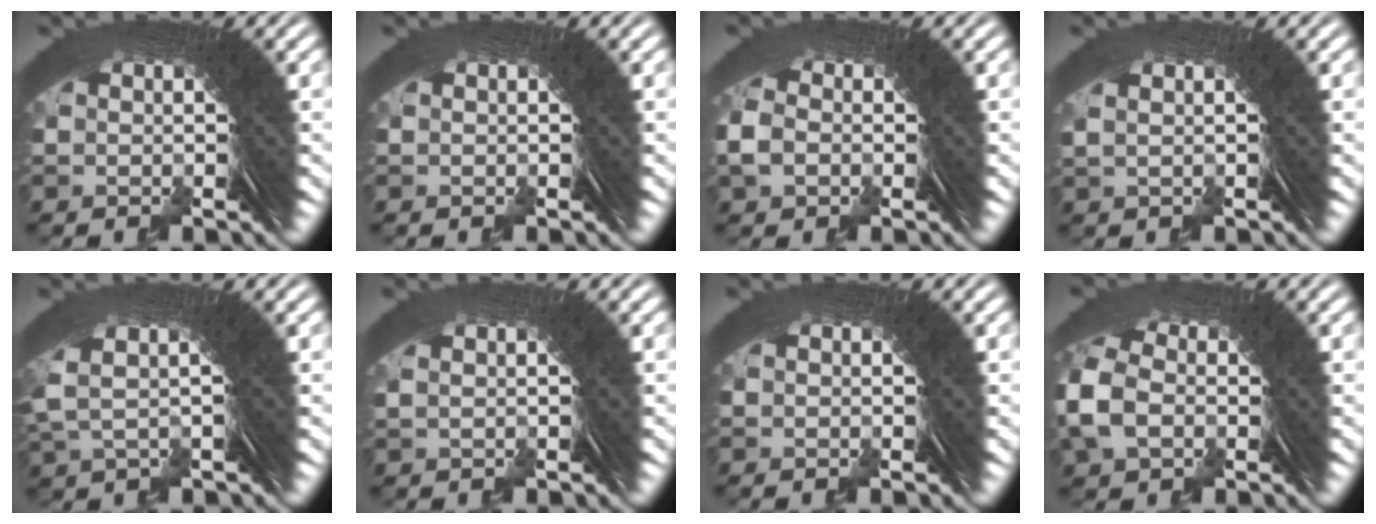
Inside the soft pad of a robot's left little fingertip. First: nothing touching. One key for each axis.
{"total": 0.0}
{"total": 1.6, "fx": -0.5, "fy": 1.5, "fz": 0.3, "tx": -0.001, "ty": 0.014, "tz": -0.018}
{"total": 1.1, "fx": 0.5, "fy": -0.4, "fz": 0.8, "tx": -0.009, "ty": 0.005, "tz": 0.014}
{"total": 5.4, "fx": 2.4, "fy": 2.4, "fz": 4.2, "tx": -0.080, "ty": 0.013, "tz": 0.031}
{"total": 0.9, "fx": 0.4, "fy": -0.6, "fz": 0.5, "tx": 0.000, "ty": 0.007, "tz": 0.010}
{"total": 0.0}
{"total": 4.1, "fx": 0.1, "fy": 3.5, "fz": 2.1, "tx": -0.041, "ty": 0.016, "tz": -0.008}